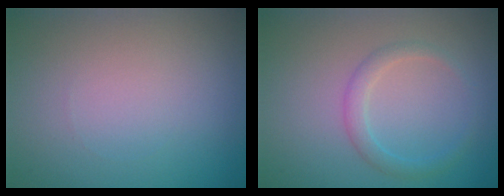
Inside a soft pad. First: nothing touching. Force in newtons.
{"total": 1.8, "press": 1.7, "slide": 0.1}